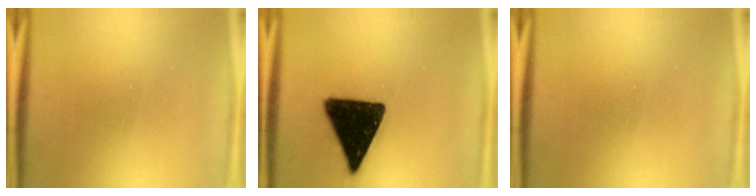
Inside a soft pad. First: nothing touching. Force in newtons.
{"total": 17.4}
{"total": 0.0}